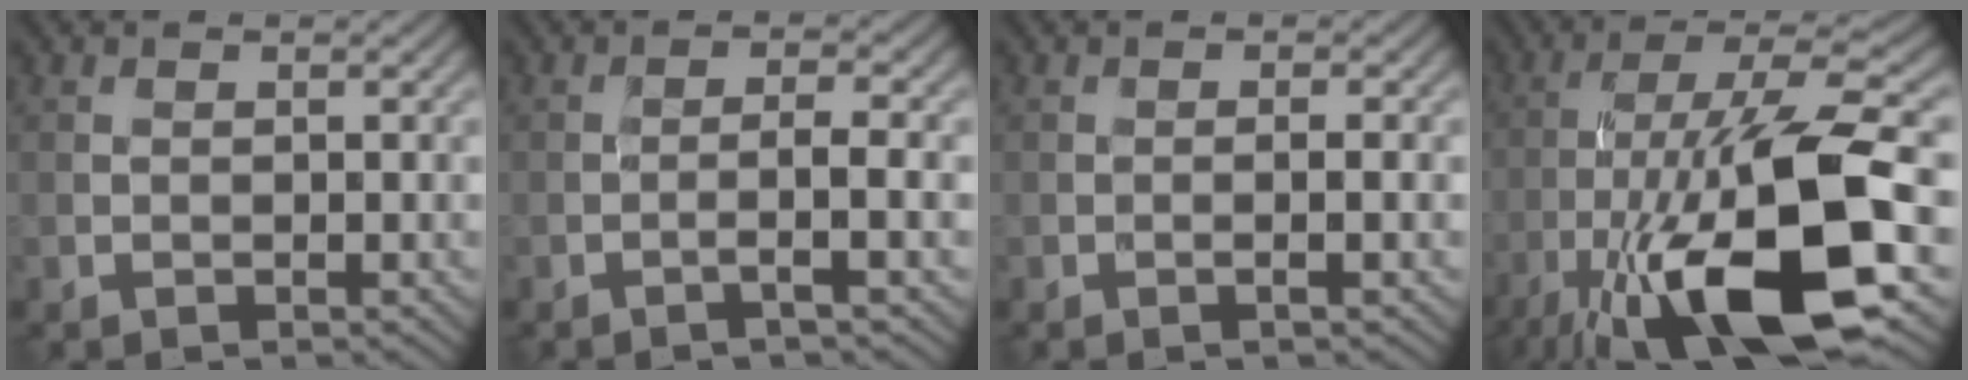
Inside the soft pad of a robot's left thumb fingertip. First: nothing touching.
{"total": 2.8, "force": [-1.2, 0.2, 2.5], "torque": [-0.037, 0.014, -0.037]}
{"total": 1.4, "force": [-0.4, 0.1, 1.4], "torque": [-0.019, 0.006, -0.012]}
{"total": 18.0, "force": [-7.7, 5.2, 15.5], "torque": [-0.286, 0.003, -0.139]}